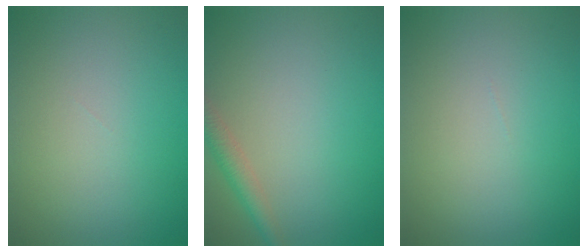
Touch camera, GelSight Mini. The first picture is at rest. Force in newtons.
{"total": 2.2, "press": 2.2, "slide": 0.1}
{"total": 0.0}